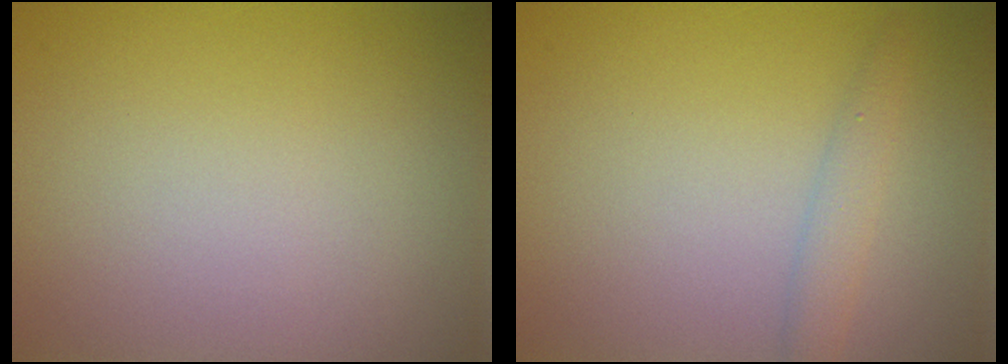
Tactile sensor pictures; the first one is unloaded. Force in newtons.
{"total": 1.7, "press": 1.7, "slide": 0.1}